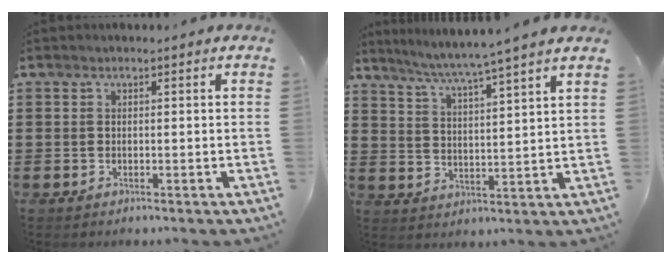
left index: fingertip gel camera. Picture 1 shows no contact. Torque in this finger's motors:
{"motor_torque": [1.36, -0.77, 0.40, 0.15]}